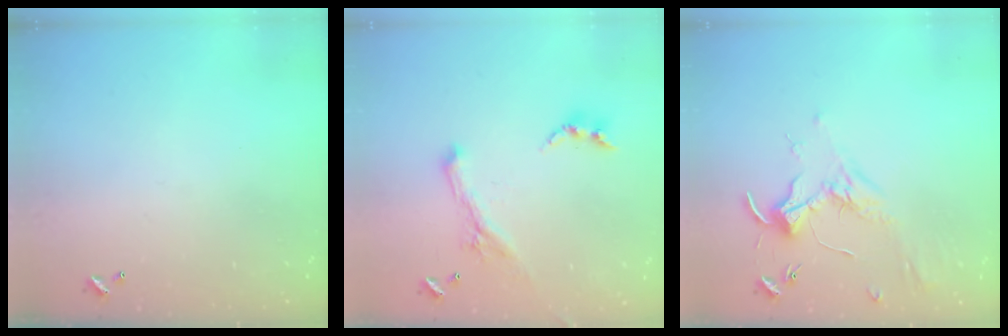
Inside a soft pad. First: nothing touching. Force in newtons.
{"total": 1.8, "press": 1.7, "slide": 0.4}
{"total": 1.8, "press": 1.6, "slide": 0.7}